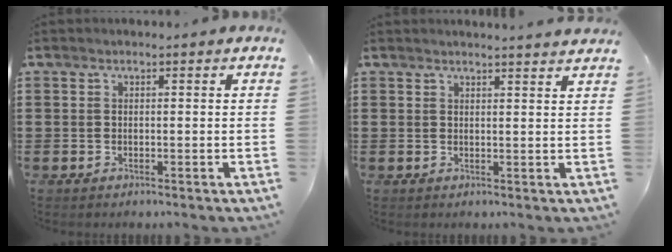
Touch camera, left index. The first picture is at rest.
{"total": 2.0, "force": [1.9, -0.3, 0.4], "torque": [-0.010, -0.004, 0.037]}